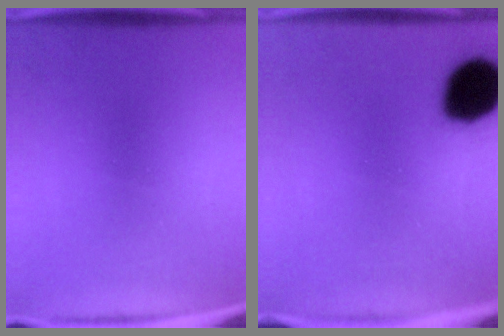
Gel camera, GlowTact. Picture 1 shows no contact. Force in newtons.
{"total": 16.8}